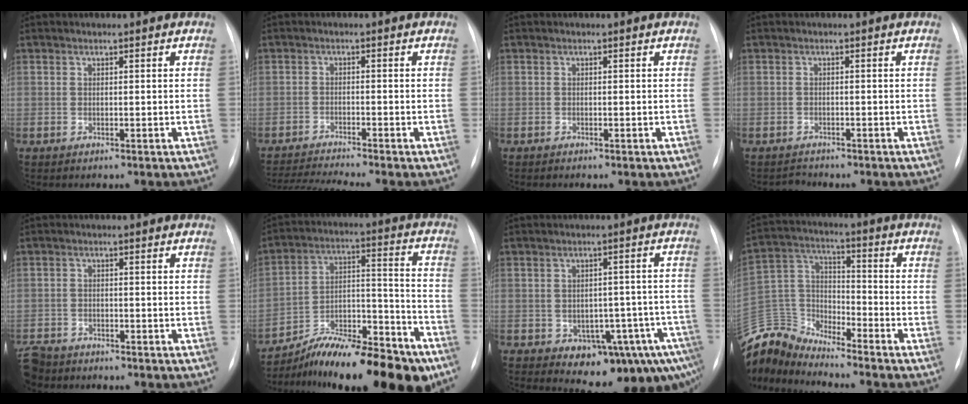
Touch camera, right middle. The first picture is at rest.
{"total": 6.5, "force": [-5.9, -1.9, 2.1], "torque": [-0.035, -0.017, -0.103]}
{"total": 0.0}
{"total": 1.1, "force": [-1.0, 0.1, -0.5], "torque": [0.009, -0.007, -0.015]}
{"total": 6.3, "force": [-5.4, 3.1, 1.1], "torque": [-0.032, -0.009, -0.099]}
{"total": 19.4, "force": [-15.4, 4.0, 11.2], "torque": [-0.136, 0.036, -0.251]}
{"total": 12.6, "force": [-6.8, 5.8, 8.9], "torque": [-0.082, 0.025, -0.082]}
{"total": 12.8, "force": [-12.6, 2.0, 0.7], "torque": [-0.030, 0.057, -0.248]}